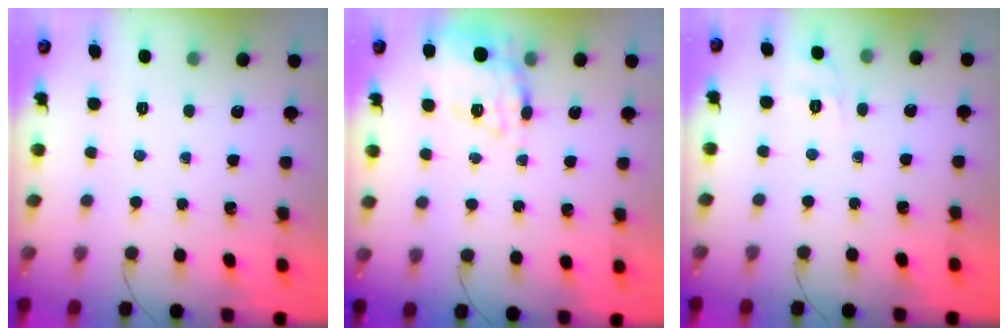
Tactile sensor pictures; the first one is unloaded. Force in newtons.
{"total": 11.4, "press": 10.9, "slide": 3.2}
{"total": 1.6, "press": 0.0, "slide": 1.6}